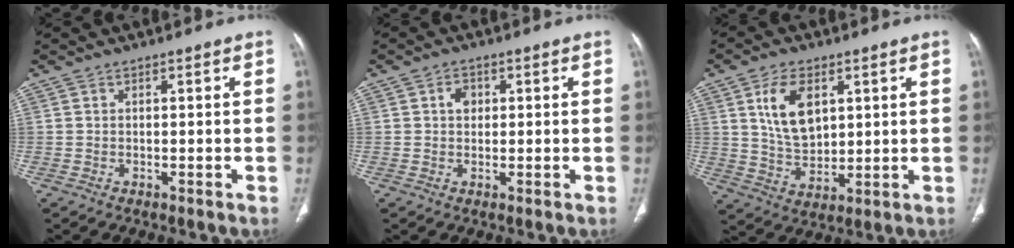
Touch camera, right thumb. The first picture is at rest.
{"total": 2.6, "force": [0.6, 2.1, 1.4], "torque": [-0.012, 0.002, 0.008]}
{"total": 10.5, "force": [3.6, 6.3, 7.5], "torque": [-0.120, -0.016, 0.076]}